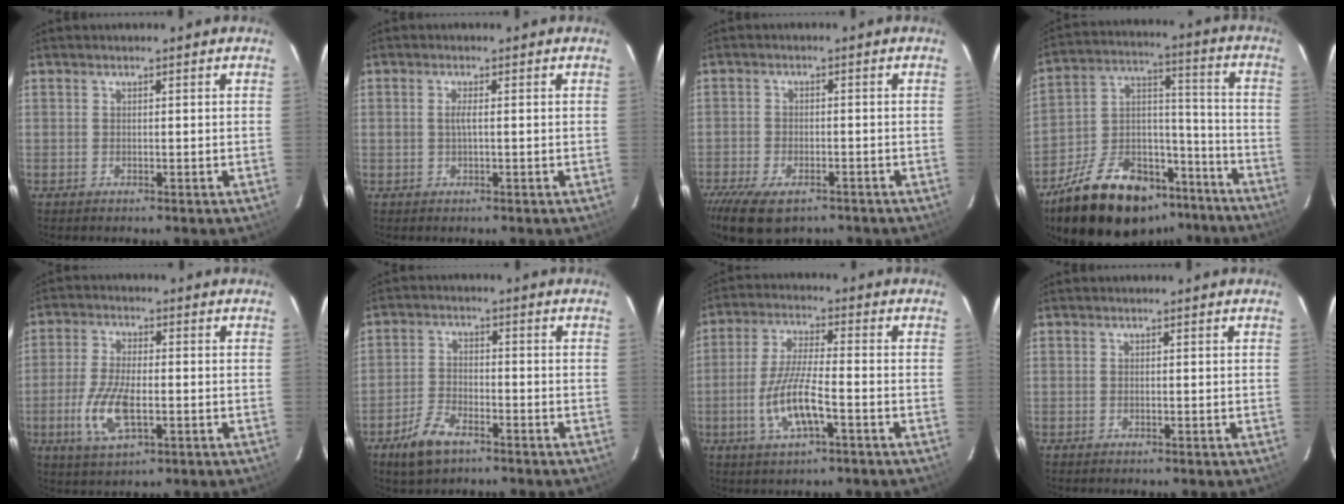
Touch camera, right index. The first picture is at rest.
{"total": 1.4, "force": [-0.1, 0.2, 1.4], "torque": [-0.028, 0.001, -0.003]}
{"total": 10.3, "force": [-7.3, 4.7, 5.6], "torque": [-0.135, -0.030, -0.124]}
{"total": 25.7, "force": [-18.6, 12.3, 12.7], "torque": [-0.242, 0.038, -0.271]}
{"total": 9.8, "force": [-2.7, 4.0, 8.6], "torque": [-0.185, -0.008, -0.050]}
{"total": 7.2, "force": [-4.9, 3.3, 4.2], "torque": [-0.106, -0.004, -0.093]}
{"total": 9.7, "force": [-3.6, 2.3, 8.7], "torque": [-0.180, -0.007, -0.068]}
{"total": 0.0}